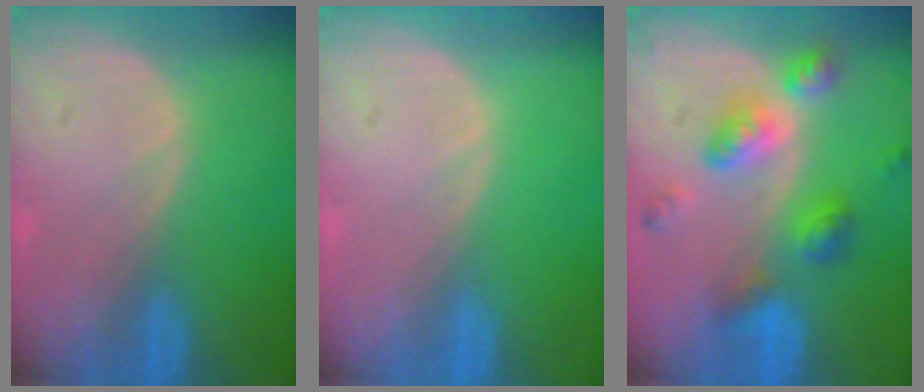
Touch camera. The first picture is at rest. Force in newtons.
{"total": 0.0}
{"total": 7.2, "press": 7.2, "slide": 0.6}